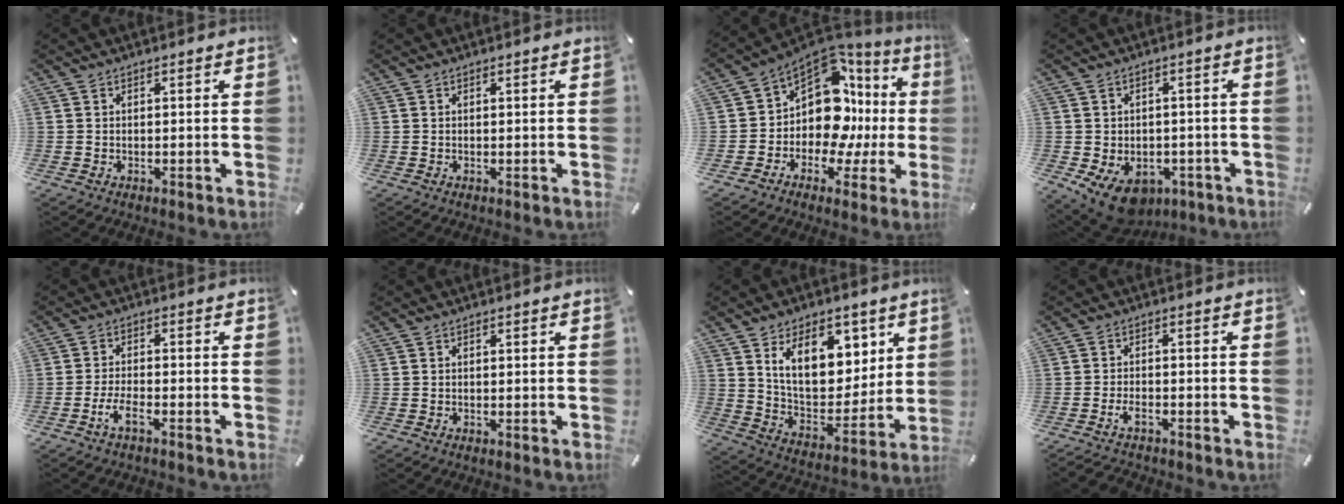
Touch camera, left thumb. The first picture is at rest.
{"total": 0.0}
{"total": 14.9, "force": [2.1, 10.3, 10.6], "torque": [-0.185, -0.044, 0.030]}
{"total": 9.4, "force": [-5.1, 6.2, 5.0], "torque": [-0.091, 0.027, -0.088]}
{"total": 4.7, "force": [-3.0, 1.3, 3.4], "torque": [-0.081, 0.003, -0.059]}
{"total": 0.0}
{"total": 15.7, "force": [8.4, 9.8, 8.9], "torque": [-0.137, -0.040, 0.153]}
{"total": 3.6, "force": [-2.6, 1.5, 2.0], "torque": [-0.038, 0.012, -0.050]}